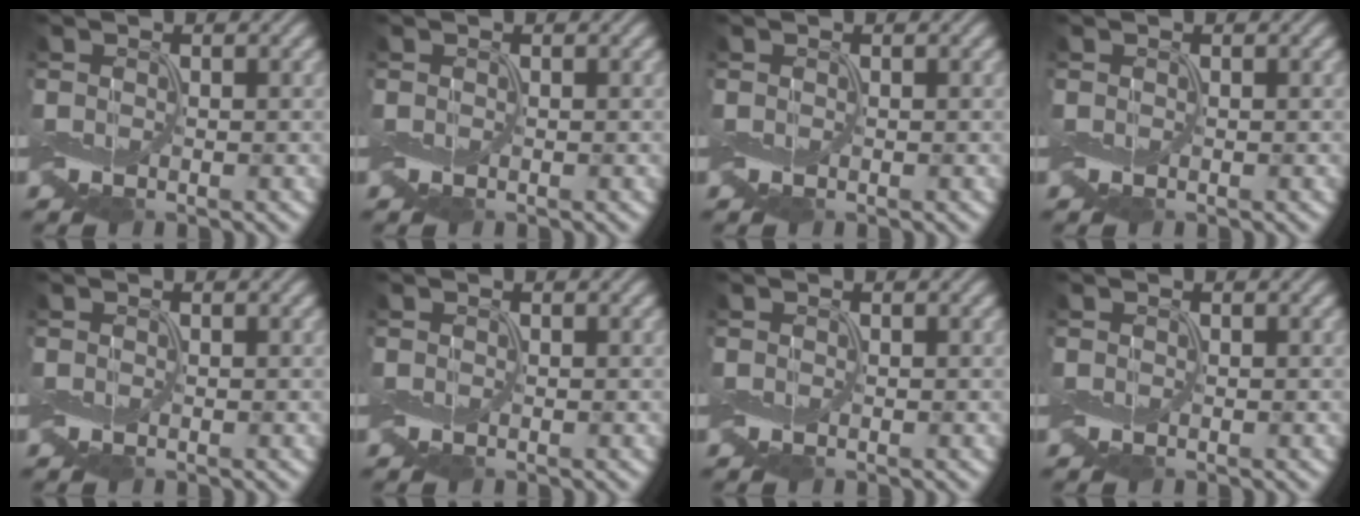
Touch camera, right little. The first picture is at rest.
{"total": 0.0}
{"total": 0.0}
{"total": 0.0}
{"total": 0.0}
{"total": 0.0}
{"total": 0.0}
{"total": 0.0}